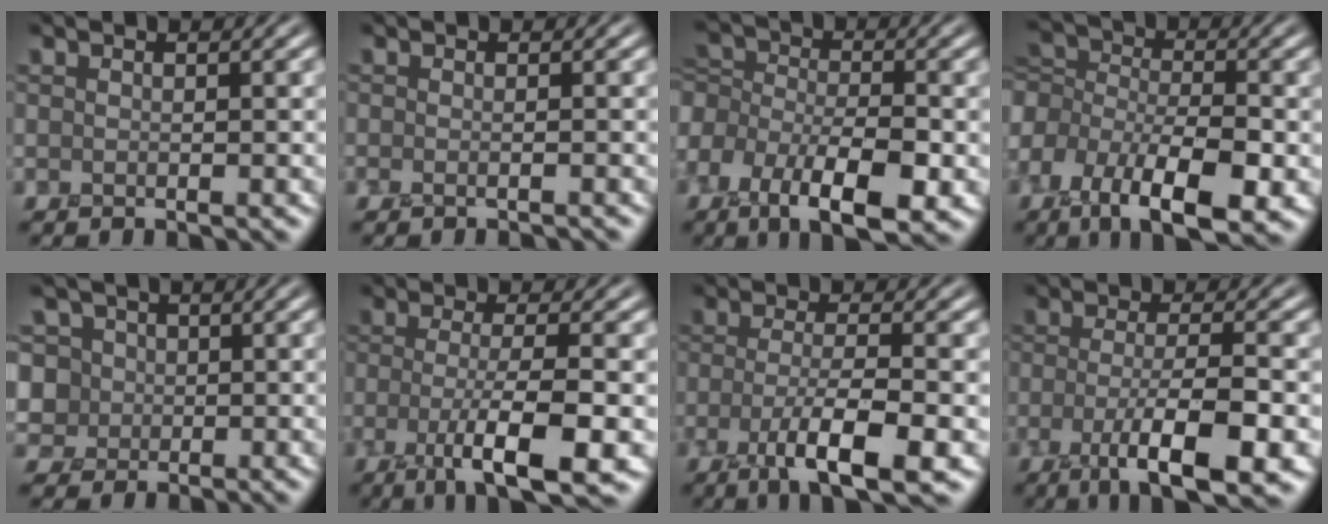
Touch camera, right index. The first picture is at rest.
{"total": 0.7, "force": [-0.6, 0.1, 0.4], "torque": [0.004, -0.002, -0.017]}
{"total": 7.7, "force": [-2.8, 4.0, 5.9], "torque": [-0.098, 0.010, -0.061]}
{"total": 9.0, "force": [-3.7, 4.9, 6.6], "torque": [-0.115, 0.009, -0.077]}
{"total": 7.8, "force": [4.0, 6.2, 2.6], "torque": [-0.043, 0.038, 0.032]}
{"total": 6.2, "force": [-2.1, 1.2, 5.7], "torque": [-0.093, 0.001, -0.042]}
{"total": 5.3, "force": [-2.0, 1.3, 4.7], "torque": [-0.082, 0.002, -0.040]}
{"total": 6.7, "force": [-2.6, 1.7, 5.9], "torque": [-0.100, 0.004, -0.048]}